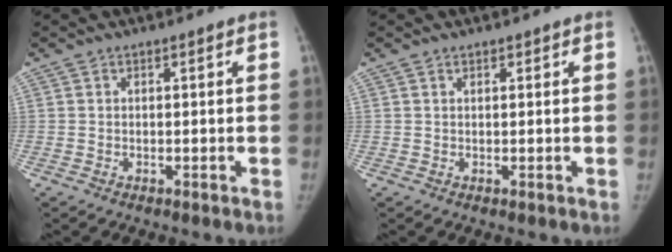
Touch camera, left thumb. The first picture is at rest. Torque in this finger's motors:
{"motor_torque": [0.09, 0.22, -0.49, 0.31, -0.02]}